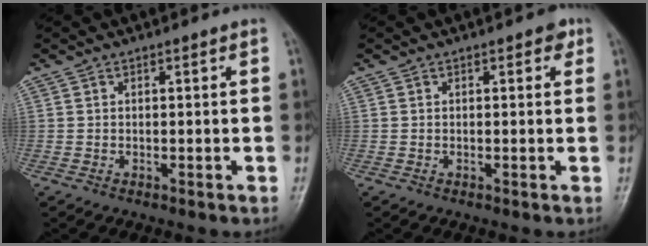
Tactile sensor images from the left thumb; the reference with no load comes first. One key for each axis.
{"total": 1.7, "fx": 0.8, "fy": 1.0, "fz": 1.1, "tx": -0.003, "ty": 0.000, "tz": 0.006}